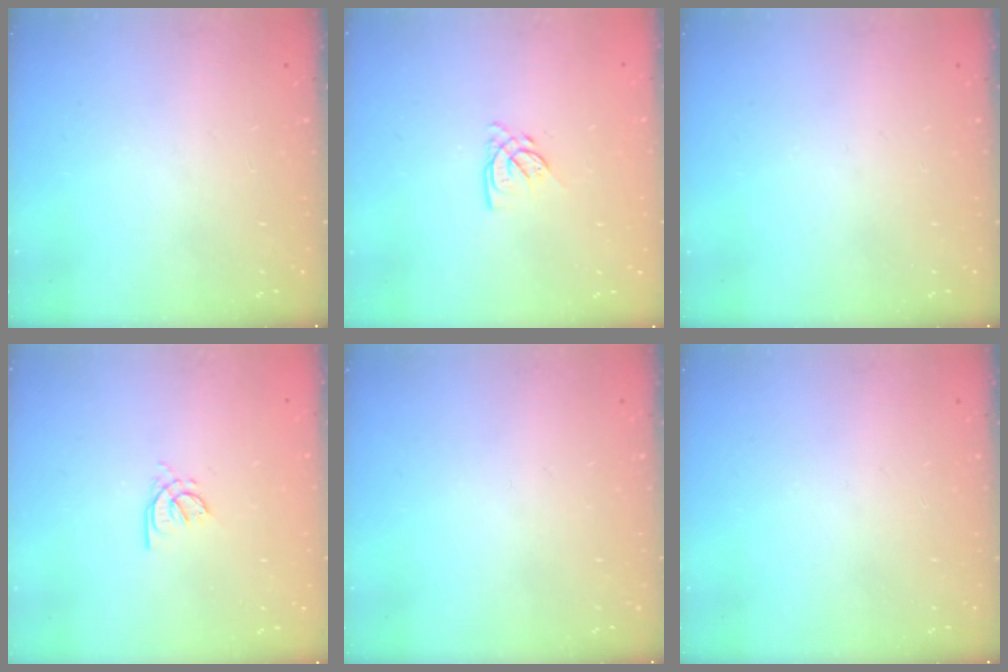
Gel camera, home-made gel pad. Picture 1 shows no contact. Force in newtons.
{"total": 4.2, "press": 4.2, "slide": 0.3}
{"total": 0.0}
{"total": 2.4, "press": 2.4, "slide": 0.6}
{"total": 0.0}
{"total": 0.0}